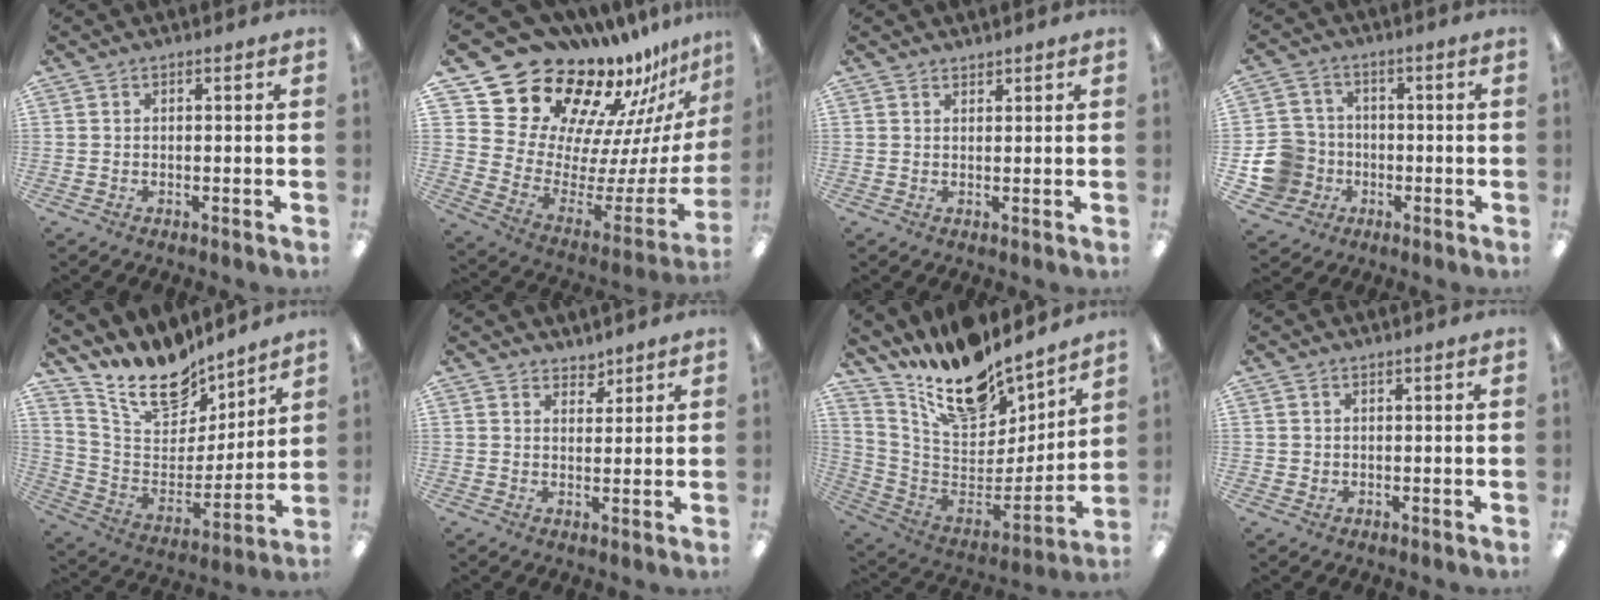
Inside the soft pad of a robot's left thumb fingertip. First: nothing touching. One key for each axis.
{"total": 23.9, "fx": 19.3, "fy": 12.5, "fz": 6.5, "tx": -0.087, "ty": -0.174, "tz": 0.377}
{"total": 1.2, "fx": 1.2, "fy": 0.2, "fz": -0.1, "tx": 0.000, "ty": -0.003, "tz": 0.024}
{"total": 11.1, "fx": -2.9, "fy": 10.3, "fz": 3.2, "tx": -0.083, "ty": 0.031, "tz": -0.044}
{"total": 16.9, "fx": 13.9, "fy": 7.2, "fz": 6.2, "tx": -0.132, "ty": -0.096, "tz": 0.250}
{"total": 3.1, "fx": 2.8, "fy": 1.3, "fz": 0.3, "tx": 0.007, "ty": -0.021, "tz": 0.051}
{"total": 18.0, "fx": 14.3, "fy": 7.5, "fz": 8.1, "tx": -0.145, "ty": -0.113, "tz": 0.251}
{"total": 1.2, "fx": 0.6, "fy": 1.0, "fz": 0.0, "tx": -0.001, "ty": 0.003, "tz": 0.011}